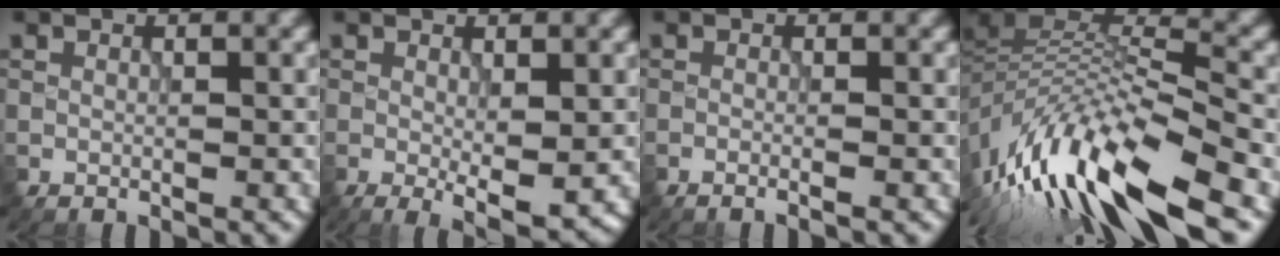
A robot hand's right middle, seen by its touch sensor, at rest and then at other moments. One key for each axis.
{"total": 3.2, "fx": -0.4, "fy": 0.8, "fz": 3.1, "tx": -0.047, "ty": -0.013, "tz": -0.003}
{"total": 1.1, "fx": -0.5, "fy": 0.3, "fz": 1.0, "tx": -0.009, "ty": -0.004, "tz": -0.017}
{"total": 13.6, "fx": -7.4, "fy": 4.4, "fz": 10.6, "tx": -0.216, "ty": 0.015, "tz": -0.137}